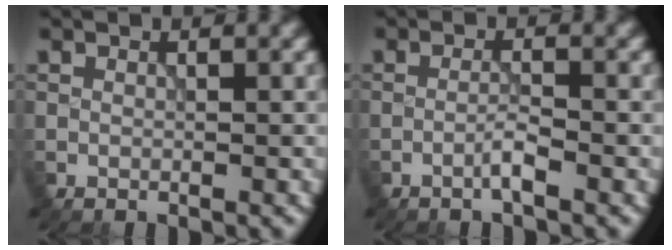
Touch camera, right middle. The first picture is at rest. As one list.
[{"total": 1.5, "force": [-0.9, 0.0, 1.2], "torque": [-0.022, 0.006, -0.021]}]